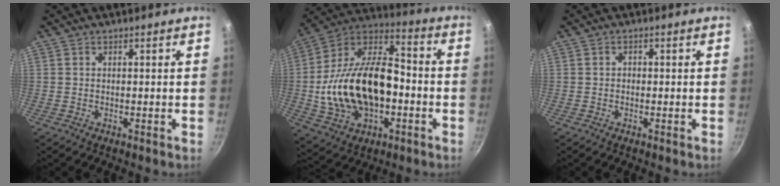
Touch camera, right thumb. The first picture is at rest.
{"total": 24.7, "force": [-3.5, 15.3, 19.2], "torque": [-0.339, 0.051, -0.060]}
{"total": 0.8, "force": [-0.2, 0.7, 0.3], "torque": [-0.004, 0.003, -0.003]}